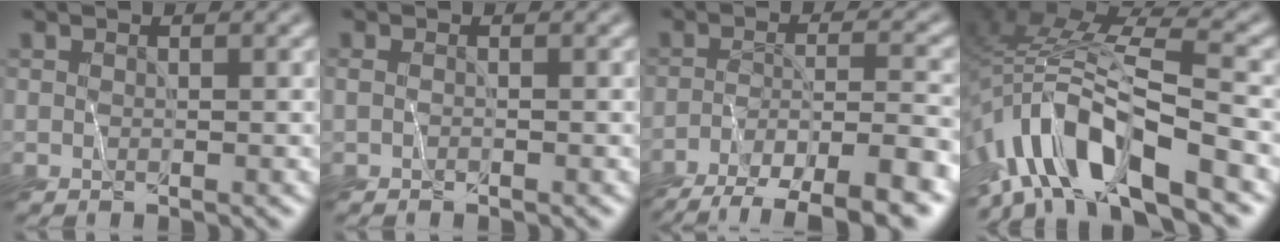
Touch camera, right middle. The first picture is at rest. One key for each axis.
{"total": 0.8, "fx": -0.3, "fy": 0.4, "fz": 0.7, "tx": -0.016, "ty": -0.002, "tz": -0.006}
{"total": 9.0, "fx": -6.9, "fy": 1.3, "fz": 5.6, "tx": -0.091, "ty": 0.000, "tz": -0.117}
{"total": 10.2, "fx": -6.5, "fy": 2.7, "fz": 7.4, "tx": -0.136, "ty": 0.013, "tz": -0.129}